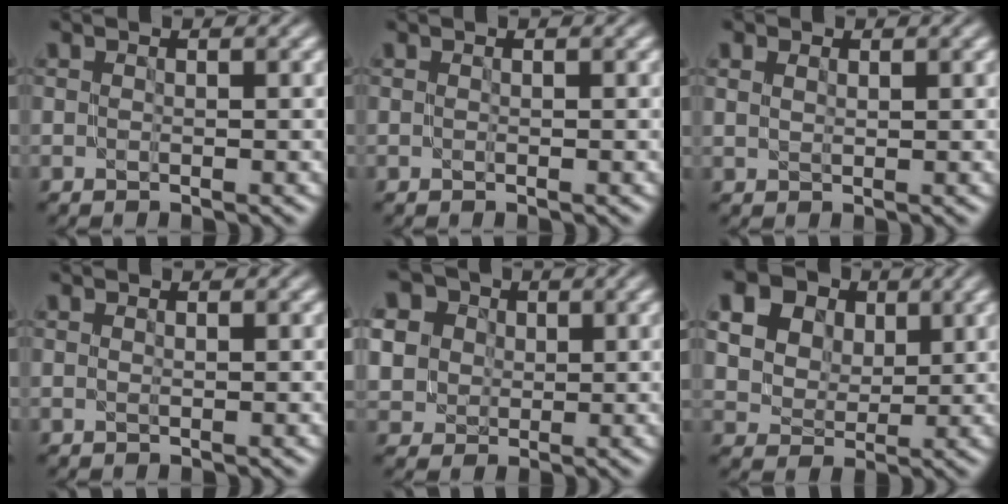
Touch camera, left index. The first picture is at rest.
{"total": 0.0}
{"total": 1.0, "force": [0.8, 0.6, 0.2], "torque": [-0.004, -0.001, 0.014]}
{"total": 0.0}
{"total": 9.3, "force": [3.6, 7.7, 3.8], "torque": [-0.102, 0.028, 0.054]}
{"total": 14.7, "force": [7.7, 10.7, 6.5], "torque": [-0.181, 0.039, 0.137]}